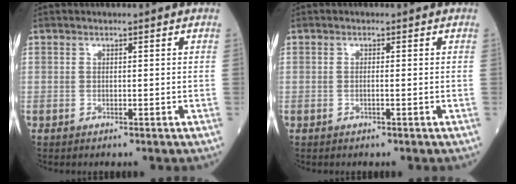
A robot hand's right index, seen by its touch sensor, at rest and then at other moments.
{"total": 0.6, "force": [-0.1, -0.1, 0.6], "torque": [-0.011, 0.001, -0.003]}